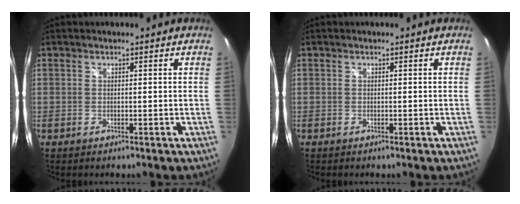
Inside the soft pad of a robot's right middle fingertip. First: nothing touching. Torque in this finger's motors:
{"motor_torque": [-0.52, -0.62, 0.01, 0.00]}